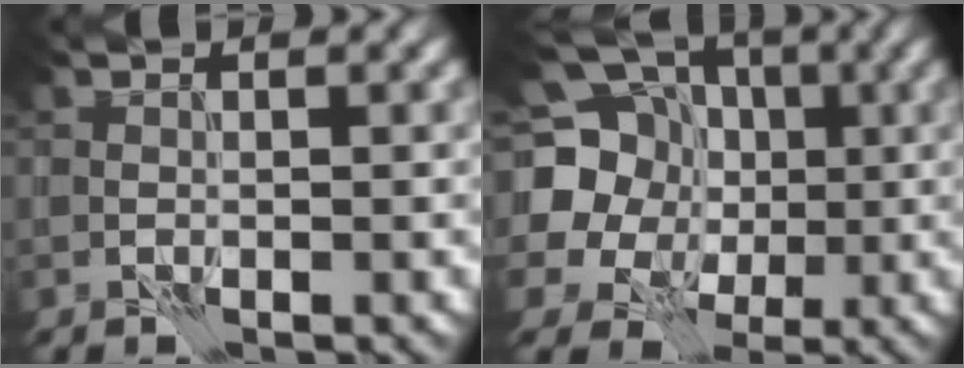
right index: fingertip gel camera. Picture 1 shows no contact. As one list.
[{"total": 15.3, "force": [3.0, 13.6, 6.4], "torque": [-0.169, 0.034, 0.023]}]